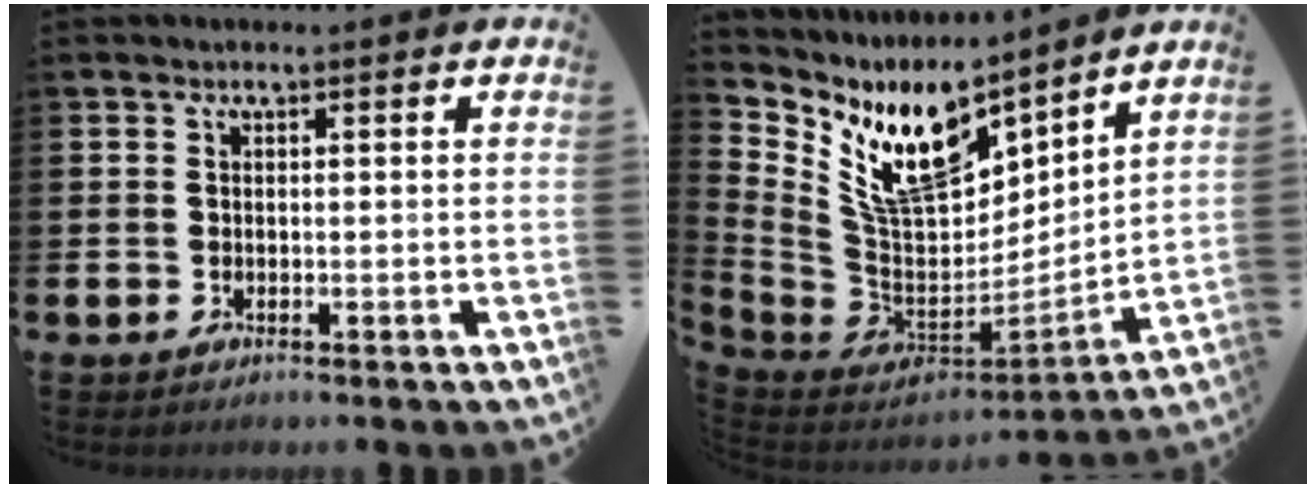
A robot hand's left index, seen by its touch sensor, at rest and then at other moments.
{"total": 11.8, "force": [8.0, 5.3, 6.8], "torque": [-0.167, -0.041, 0.147]}